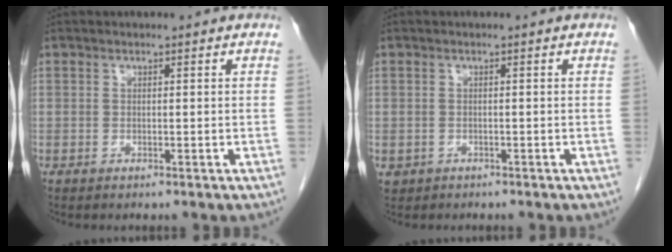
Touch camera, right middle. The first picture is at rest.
{"total": 1.6, "force": [-0.9, 1.4, 0.1], "torque": [-0.007, 0.004, -0.012]}